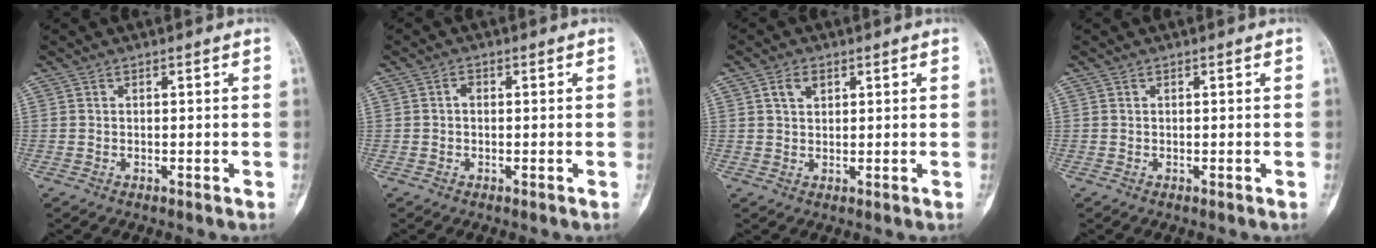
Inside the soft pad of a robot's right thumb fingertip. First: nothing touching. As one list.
[{"total": 1.2, "force": [-0.1, 0.8, 0.8], "torque": [-0.009, 0.003, -0.005]}, {"total": 3.0, "force": [1.2, 2.2, 1.7], "torque": [-0.020, 0.000, 0.021]}, {"total": 0.0}]